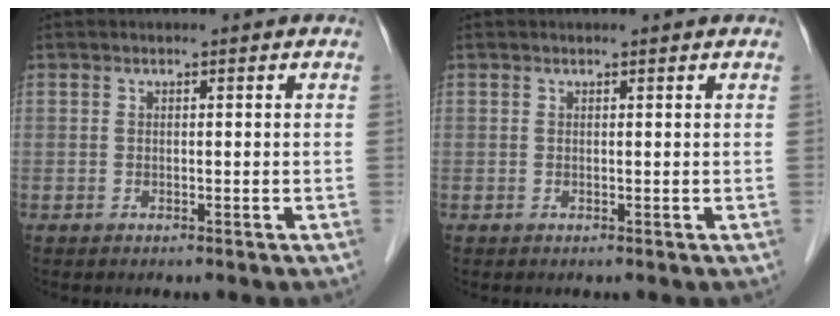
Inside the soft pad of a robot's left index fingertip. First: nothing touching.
{"total": 0.7, "force": [0.7, 0.0, 0.1], "torque": [-0.007, 0.001, 0.007]}